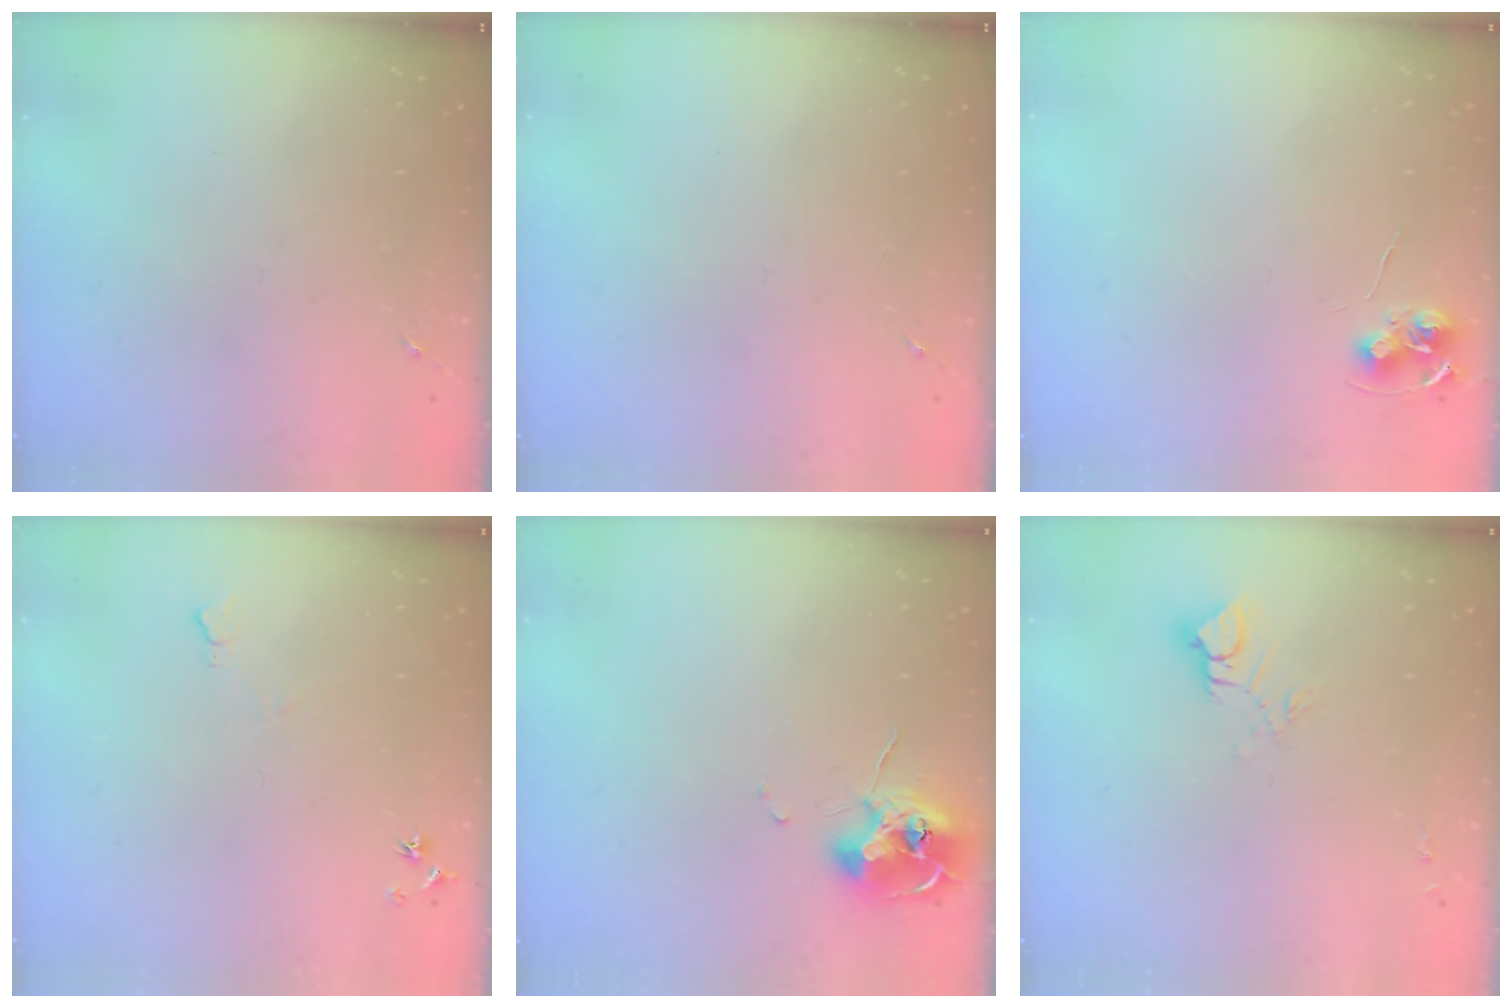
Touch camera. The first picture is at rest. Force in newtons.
{"total": 0.0}
{"total": 7.9, "press": 7.9, "slide": 0.5}
{"total": 6.5, "press": 6.4, "slide": 0.8}
{"total": 9.8, "press": 9.8, "slide": 0.5}
{"total": 6.3, "press": 6.3, "slide": 0.5}